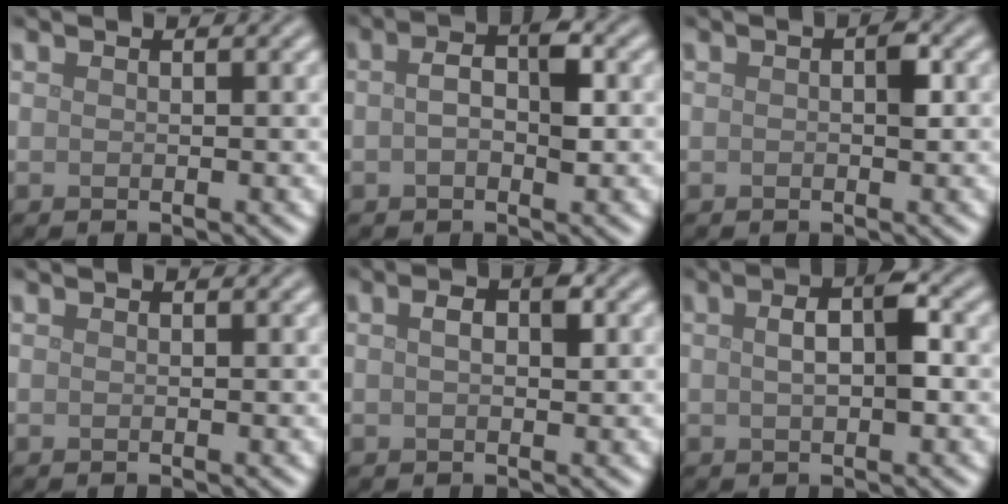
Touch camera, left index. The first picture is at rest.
{"total": 3.7, "force": [0.2, 1.6, 3.3], "torque": [-0.061, 0.006, -0.002]}
{"total": 1.4, "force": [0.1, 0.6, 1.3], "torque": [-0.017, 0.002, 0.002]}
{"total": 0.0}
{"total": 2.3, "force": [0.5, 1.1, 1.9], "torque": [-0.032, 0.005, 0.005]}
{"total": 3.8, "force": [0.5, 1.3, 3.5], "torque": [-0.065, 0.007, 0.005]}